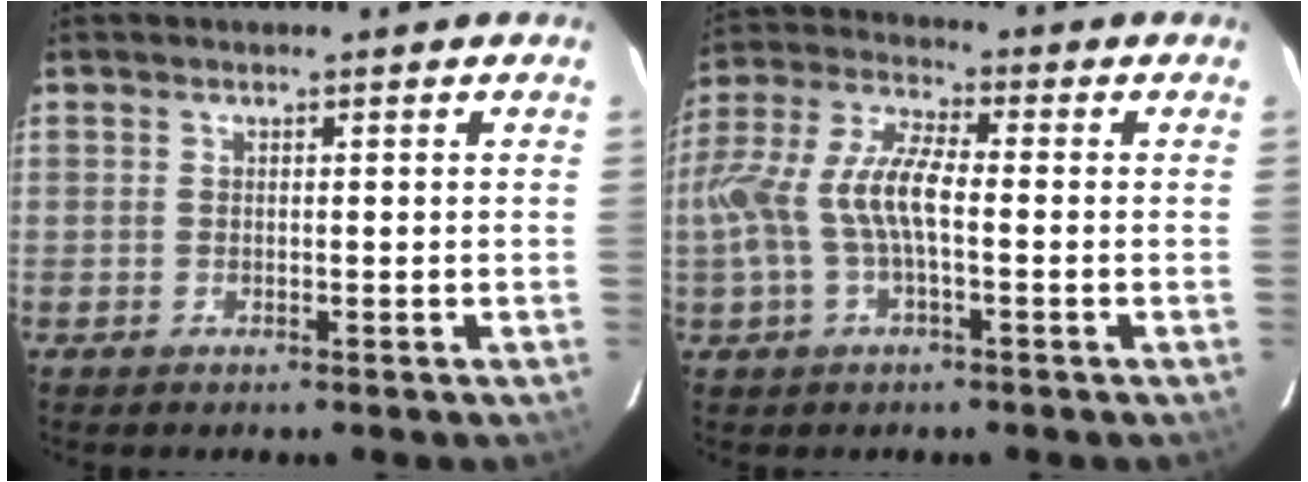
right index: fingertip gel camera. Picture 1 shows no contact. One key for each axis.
{"total": 11.7, "fx": -1.7, "fy": 4.2, "fz": 10.8, "tx": -0.231, "ty": 0.009, "tz": -0.034}